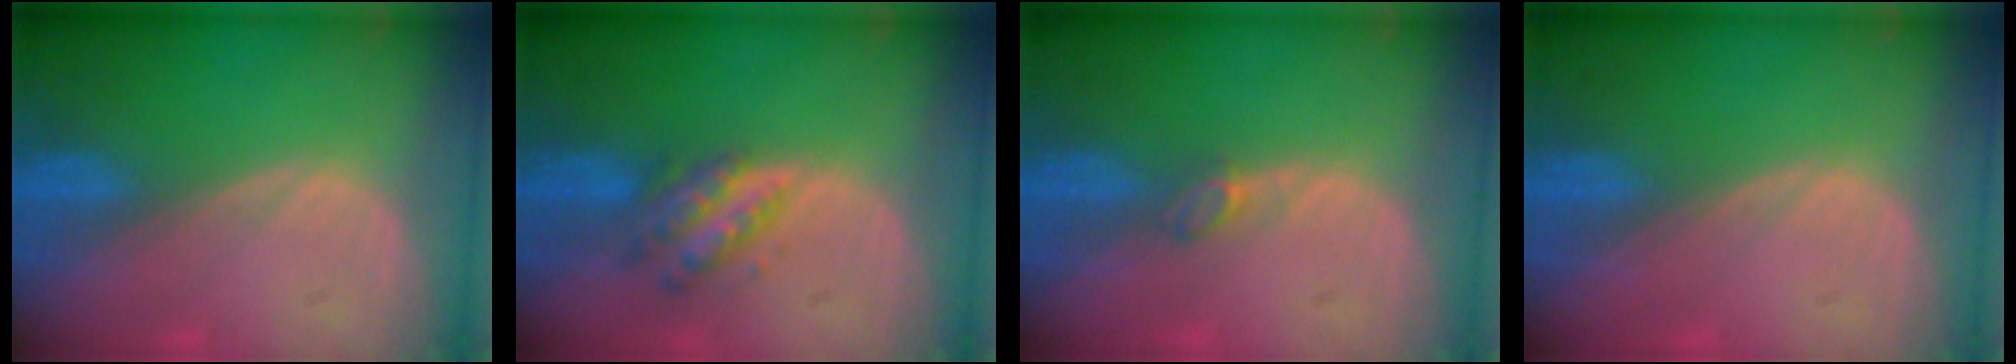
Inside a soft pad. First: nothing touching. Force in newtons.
{"total": 5.0, "press": 5.0, "slide": 0.1}
{"total": 1.7, "press": 1.7, "slide": 0.4}
{"total": 0.6, "press": 0.0, "slide": 0.6}